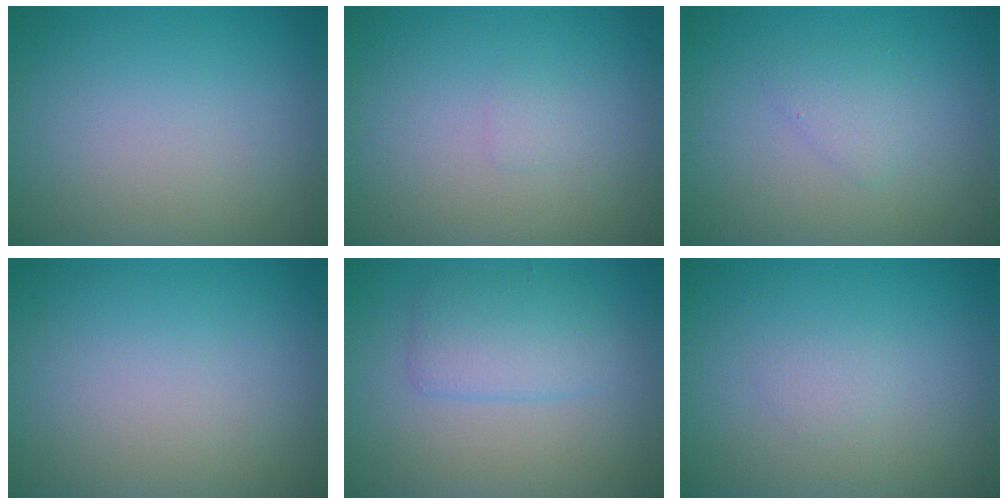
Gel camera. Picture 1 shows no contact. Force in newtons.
{"total": 0.6, "press": 0.6, "slide": 0.0}
{"total": 1.3, "press": 1.3, "slide": 0.1}
{"total": 0.0}
{"total": 2.9, "press": 2.9, "slide": 0.2}
{"total": 0.7, "press": 0.7, "slide": 0.1}